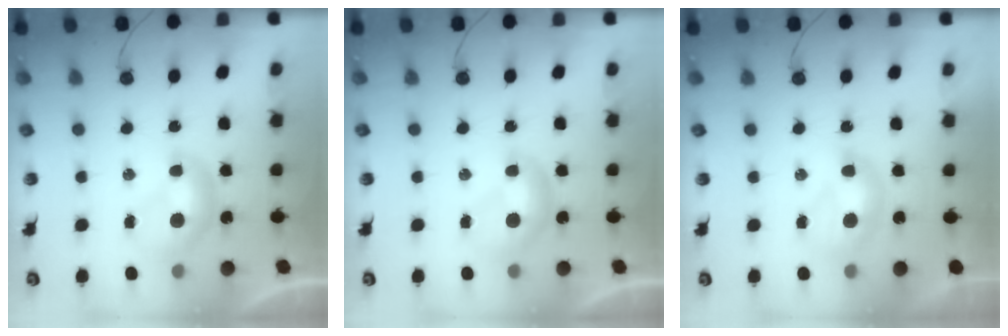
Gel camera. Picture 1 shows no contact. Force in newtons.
{"total": 0.0}
{"total": 1.7, "press": 1.6, "slide": 0.3}